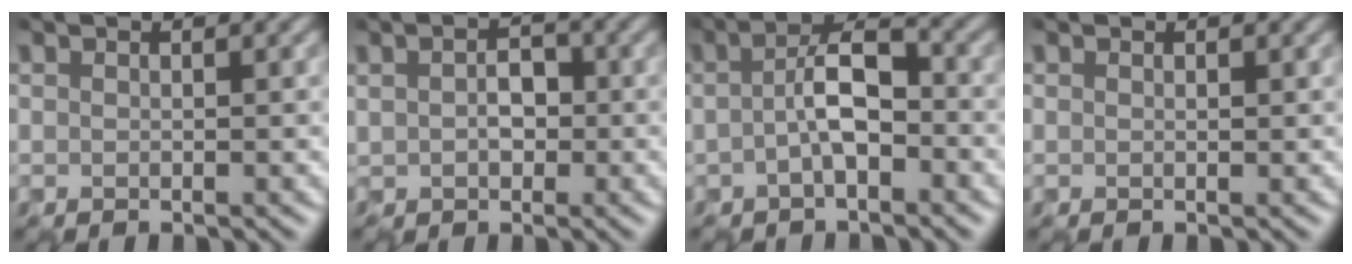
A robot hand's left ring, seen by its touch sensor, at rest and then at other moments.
{"total": 2.2, "force": [0.0, 1.7, 1.4], "torque": [-0.024, 0.010, -0.003]}
{"total": 3.7, "force": [-0.7, 1.5, 3.3], "torque": [-0.061, 0.014, -0.021]}
{"total": 0.0}